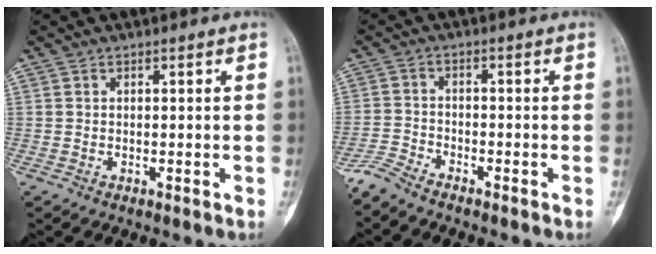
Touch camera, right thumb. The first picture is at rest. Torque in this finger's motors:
{"motor_torque": [2.35, -0.28, 1.36, -1.41, 0.38]}